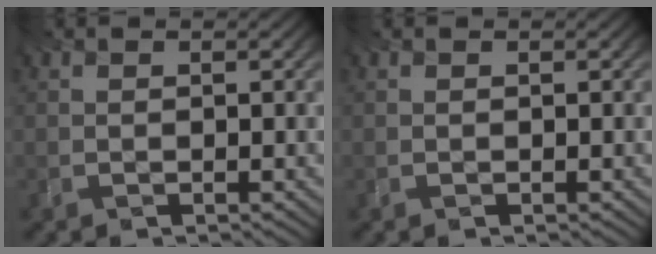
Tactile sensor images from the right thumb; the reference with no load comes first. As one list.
[{"total": 0.0}]